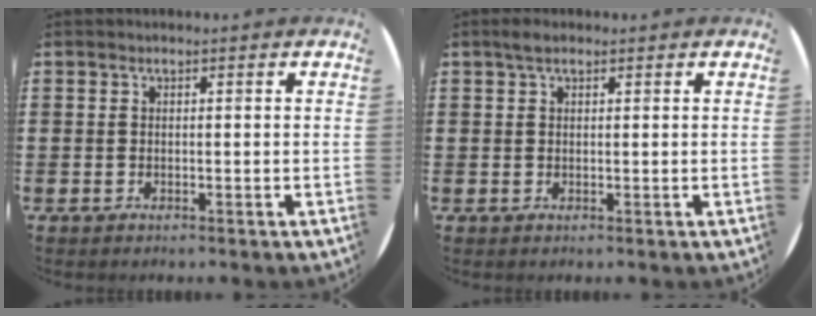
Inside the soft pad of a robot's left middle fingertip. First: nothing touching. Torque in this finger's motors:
{"motor_torque": [0.57, -0.64, 0.00, 0.00]}